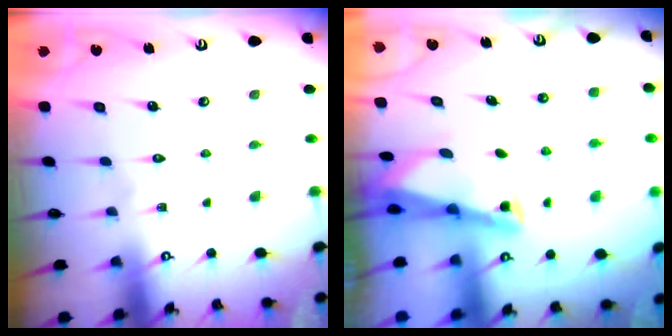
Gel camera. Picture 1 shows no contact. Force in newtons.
{"total": 2.7, "press": 2.7, "slide": 0.6}